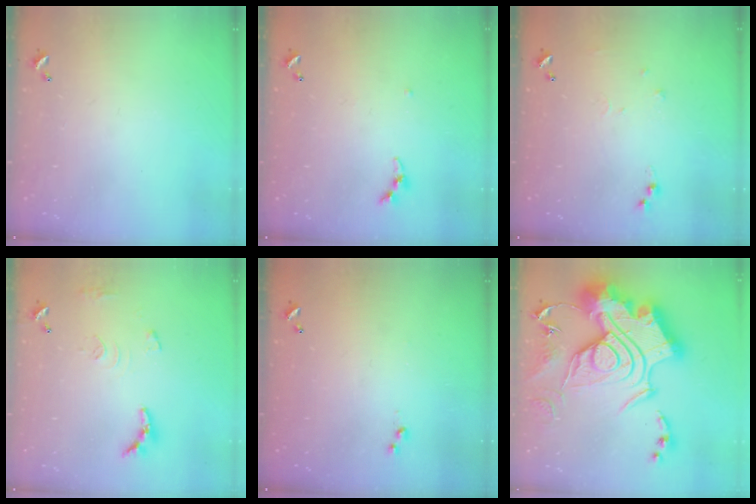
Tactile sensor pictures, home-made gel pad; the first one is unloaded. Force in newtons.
{"total": 4.0, "press": 3.9, "slide": 0.5}
{"total": 5.1, "press": 5.1, "slide": 0.6}
{"total": 10.1, "press": 10.0, "slide": 0.8}
{"total": 3.0, "press": 3.0, "slide": 0.4}
{"total": 1.1, "press": 1.1, "slide": 0.0}